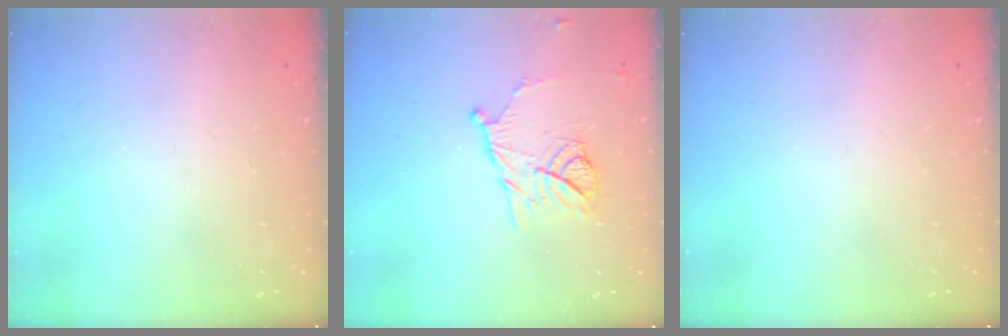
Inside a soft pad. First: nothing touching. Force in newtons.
{"total": 11.4, "press": 11.3, "slide": 0.7}
{"total": 0.0}